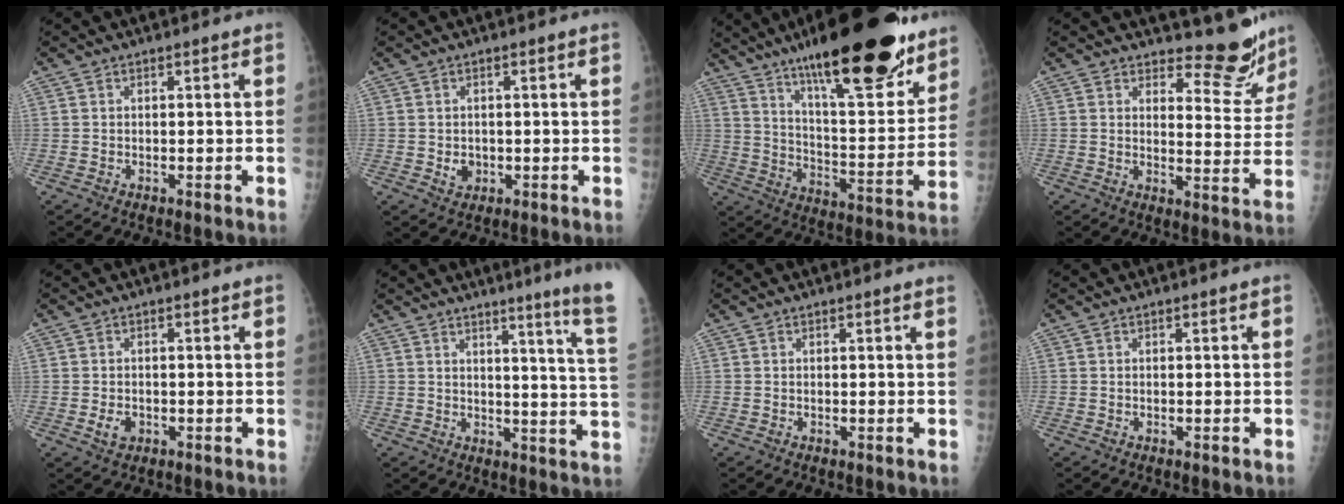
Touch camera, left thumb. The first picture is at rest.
{"total": 2.4, "force": [-0.3, 2.1, 1.2], "torque": [-0.009, 0.001, 0.004]}
{"total": 28.8, "force": [19.3, 7.8, 19.9], "torque": [-0.268, -0.075, 0.301]}
{"total": 9.3, "force": [8.8, 2.8, 1.2], "torque": [0.018, -0.089, 0.103]}
{"total": 2.6, "force": [-0.7, 2.0, 1.5], "torque": [-0.022, 0.000, -0.008]}
{"total": 14.2, "force": [10.3, -1.8, 9.7], "torque": [-0.117, -0.089, 0.109]}
{"total": 0.6, "force": [0.6, -0.1, 0.3], "torque": [-0.018, -0.004, 0.005]}
{"total": 0.0}